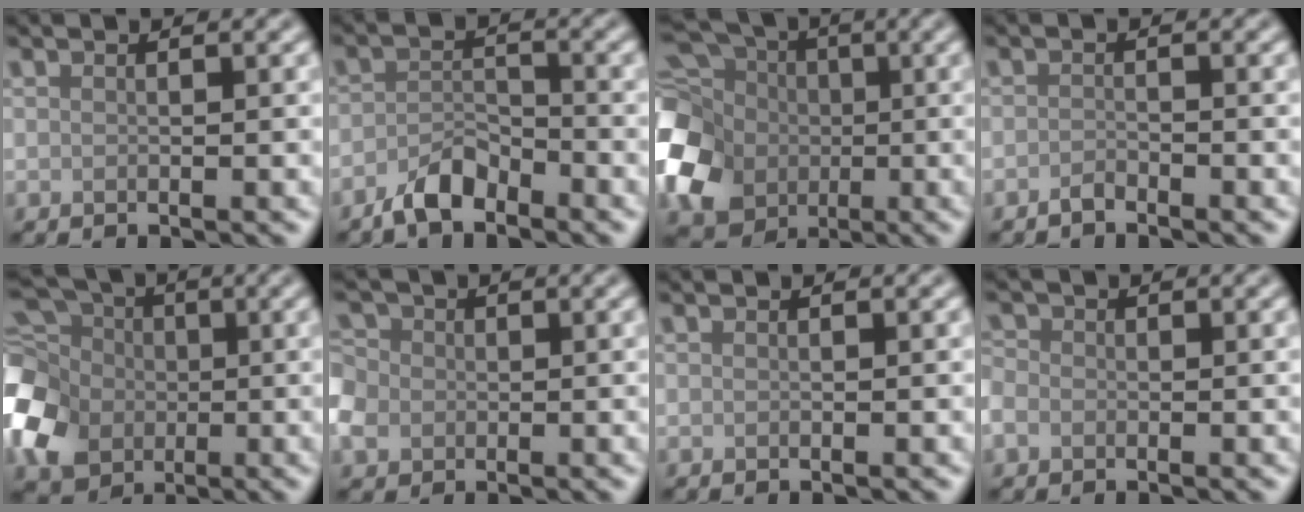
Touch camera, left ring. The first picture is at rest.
{"total": 2.9, "force": [-2.3, 1.1, 1.4], "torque": [-0.026, 0.007, -0.049]}
{"total": 13.4, "force": [-2.2, 11.0, 7.4], "torque": [-0.170, 0.002, -0.055]}
{"total": 0.9, "force": [-0.8, 0.3, 0.3], "torque": [-0.007, 0.001, -0.018]}
{"total": 10.5, "force": [-1.5, 8.1, 6.5], "torque": [-0.164, 0.000, -0.038]}
{"total": 5.1, "force": [-1.0, 4.3, 2.5], "torque": [-0.060, 0.002, -0.030]}
{"total": 0.0}
{"total": 1.5, "force": [-0.5, 1.4, 0.5], "torque": [-0.007, -0.001, -0.017]}